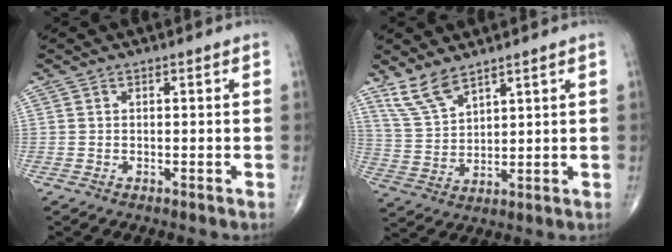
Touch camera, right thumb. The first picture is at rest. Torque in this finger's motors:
{"motor_torque": [-0.75, 0.76, 0.49, 0.51, 0.02]}